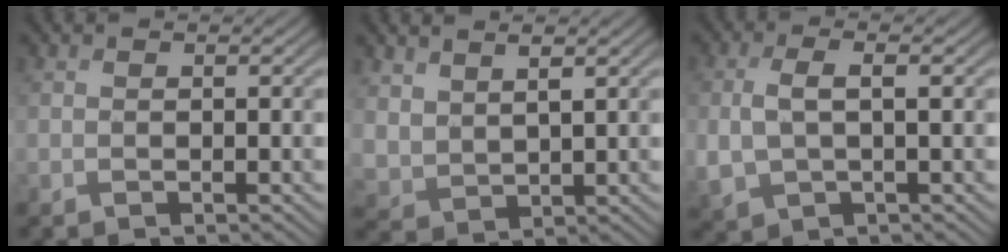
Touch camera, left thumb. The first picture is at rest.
{"total": 4.2, "force": [2.7, 2.3, 2.2], "torque": [-0.058, -0.008, 0.061]}
{"total": 4.8, "force": [0.1, 2.7, 4.0], "torque": [-0.099, -0.003, 0.006]}